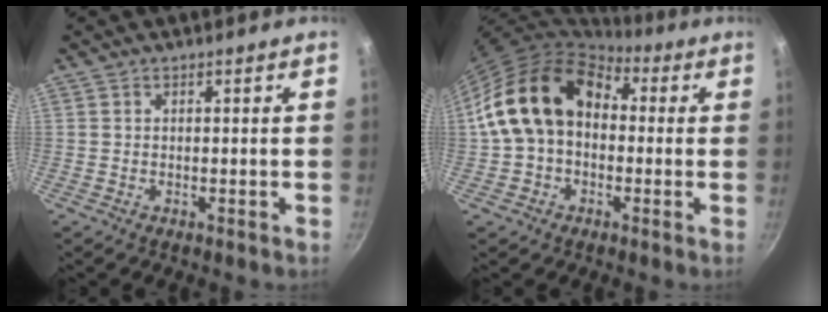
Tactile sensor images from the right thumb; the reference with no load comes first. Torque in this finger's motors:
{"motor_torque": [-0.43, 1.61, 0.30, 0.28, 0.47]}